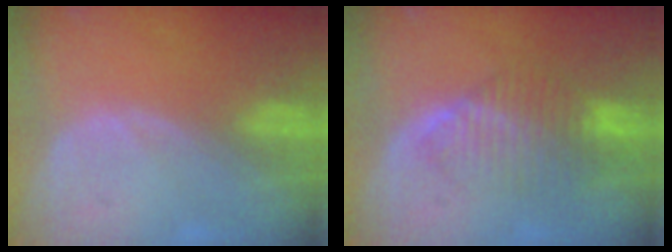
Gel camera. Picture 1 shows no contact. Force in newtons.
{"total": 8.4, "press": 7.2, "slide": 4.3}